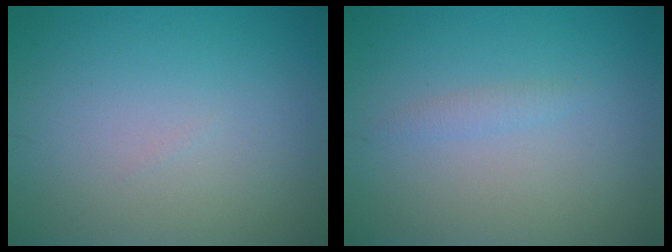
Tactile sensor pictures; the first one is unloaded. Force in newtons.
{"total": 0.9, "press": 0.9, "slide": 0.0}